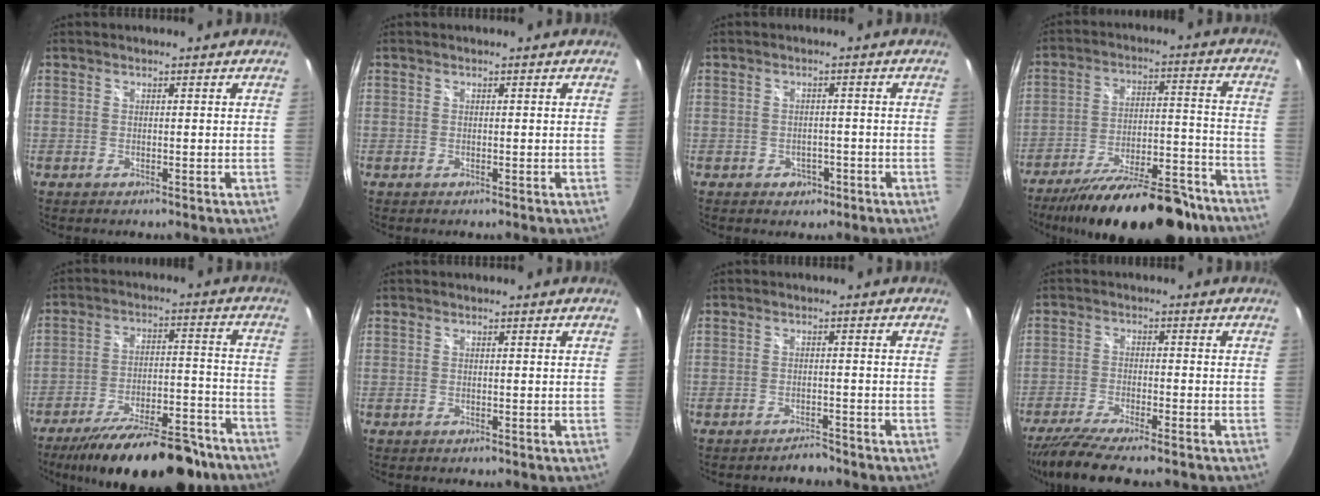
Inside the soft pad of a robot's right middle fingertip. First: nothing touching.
{"total": 0.0}
{"total": 2.9, "force": [-1.4, 2.4, 1.0], "torque": [-0.022, 0.004, -0.014]}
{"total": 24.2, "force": [-19.5, 6.9, 12.5], "torque": [-0.208, -0.019, -0.274]}
{"total": 22.8, "force": [-18.4, 6.6, 11.8], "torque": [-0.198, -0.016, -0.258]}
{"total": 0.0}
{"total": 2.5, "force": [-2.4, 0.5, 0.3], "torque": [-0.010, -0.002, -0.038]}
{"total": 10.1, "force": [-8.5, 0.9, 5.4], "torque": [-0.124, -0.036, -0.145]}